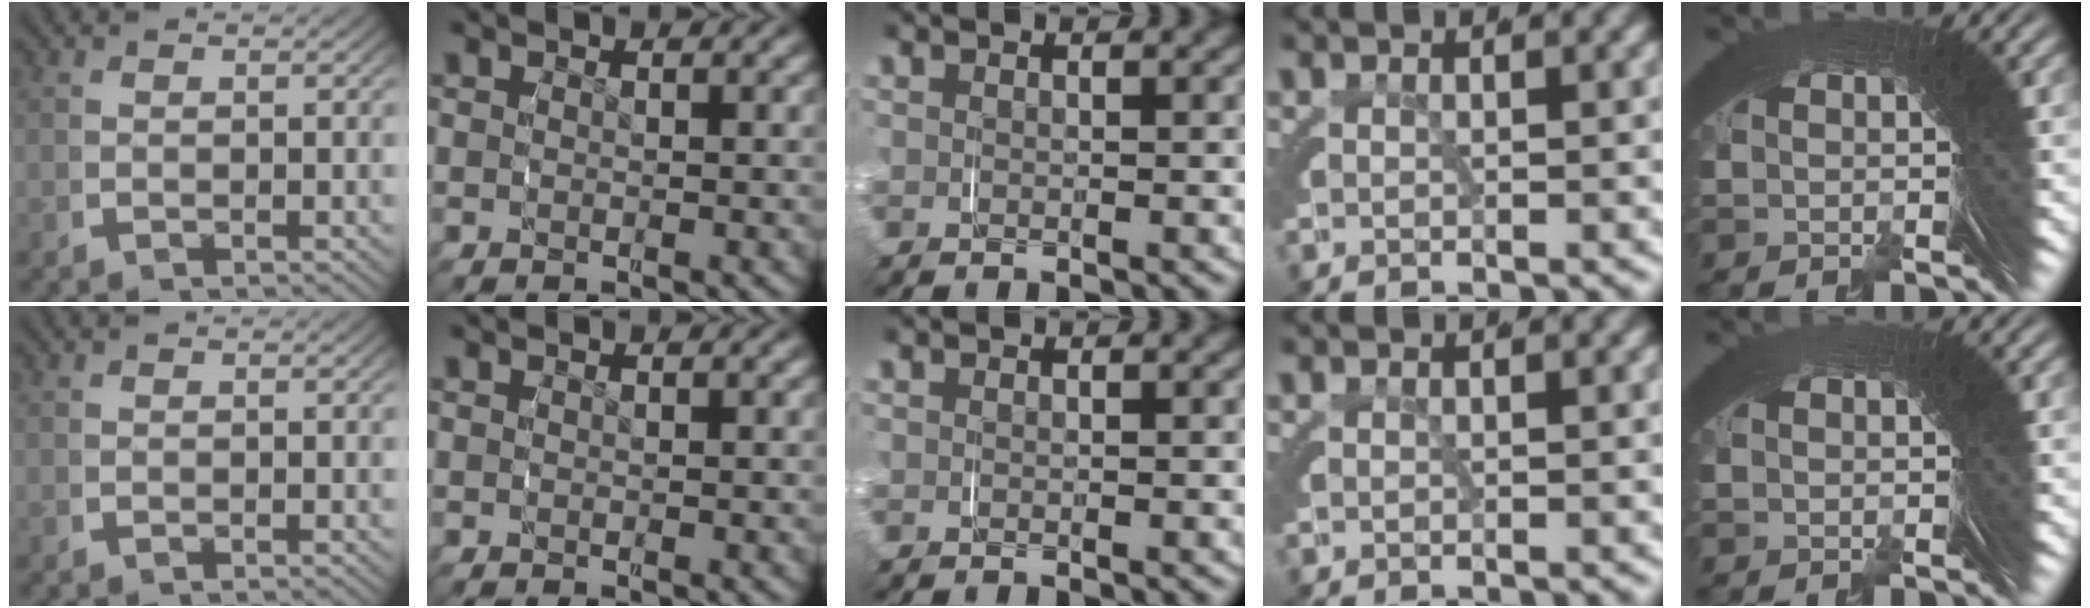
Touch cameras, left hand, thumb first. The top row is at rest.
{"little": {"total": 0.5, "force": [-0.3, -0.3, -0.3], "torque": [0.006, 0.003, -0.007]}}